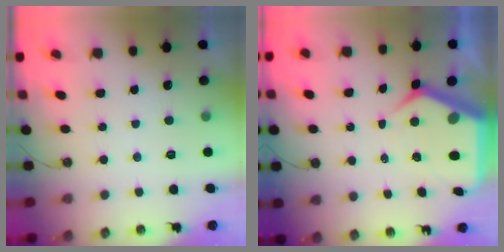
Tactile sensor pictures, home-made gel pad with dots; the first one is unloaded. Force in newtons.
{"total": 10.1, "press": 10.1, "slide": 1.2}